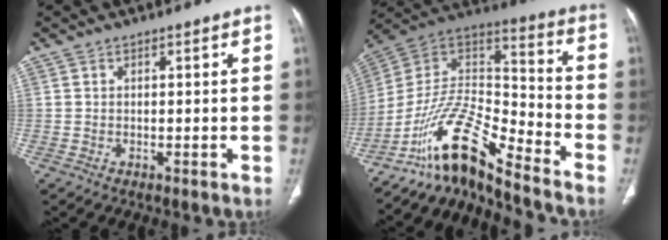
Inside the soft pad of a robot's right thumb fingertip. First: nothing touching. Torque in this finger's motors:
{"motor_torque": [2.75, 0.10, 1.26, -1.51, 0.40]}